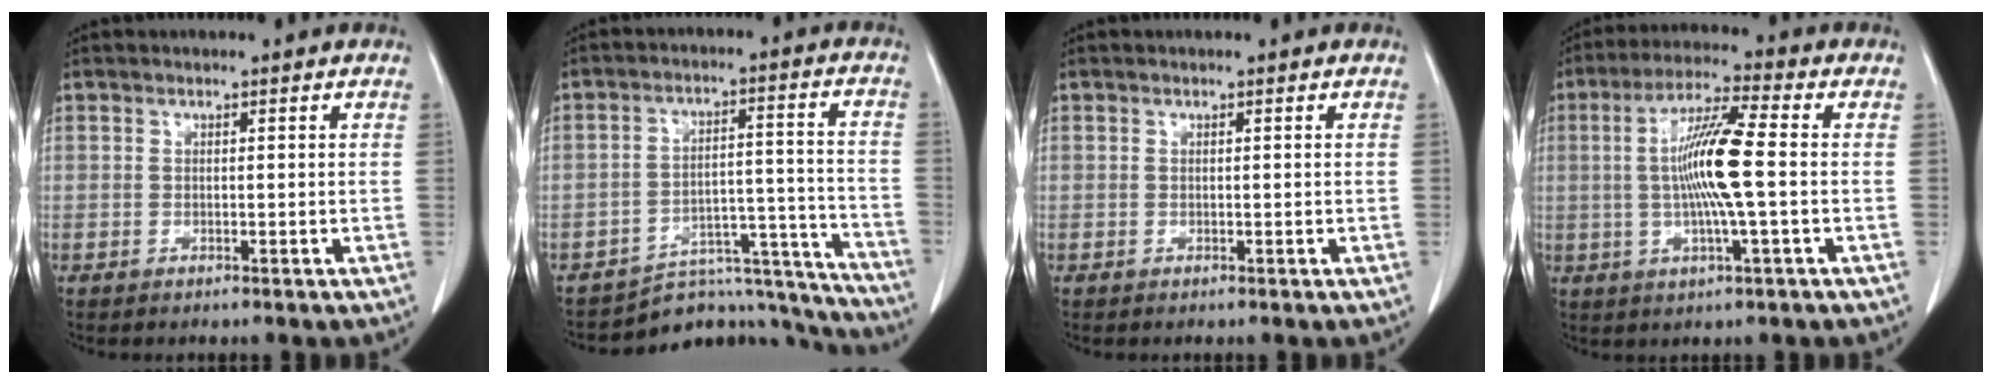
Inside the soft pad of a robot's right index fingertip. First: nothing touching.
{"total": 15.5, "force": [-15.0, 3.6, 0.5], "torque": [0.019, 0.075, -0.204]}
{"total": 0.0}
{"total": 10.5, "force": [-0.1, 0.1, 10.5], "torque": [-0.201, 0.003, -0.009]}